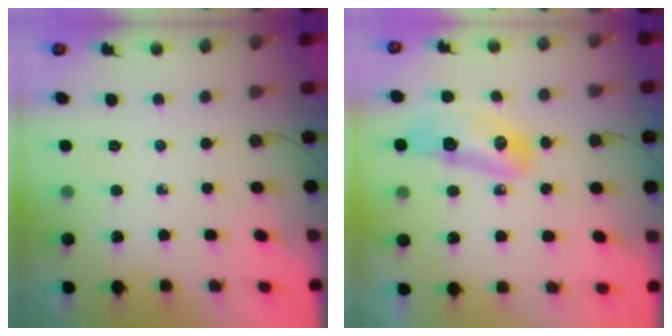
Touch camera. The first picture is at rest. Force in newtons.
{"total": 11.4, "press": 11.1, "slide": 2.6}